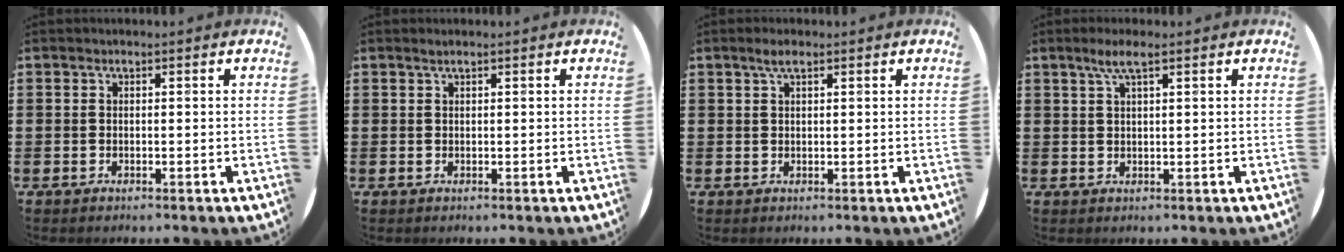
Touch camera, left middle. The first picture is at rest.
{"total": 0.5, "force": [0.4, 0.0, 0.4], "torque": [-0.006, 0.000, 0.008]}
{"total": 1.8, "force": [1.1, 0.5, 1.3], "torque": [-0.027, 0.005, 0.018]}
{"total": 3.0, "force": [1.8, 0.4, 2.4], "torque": [-0.050, 0.006, 0.029]}